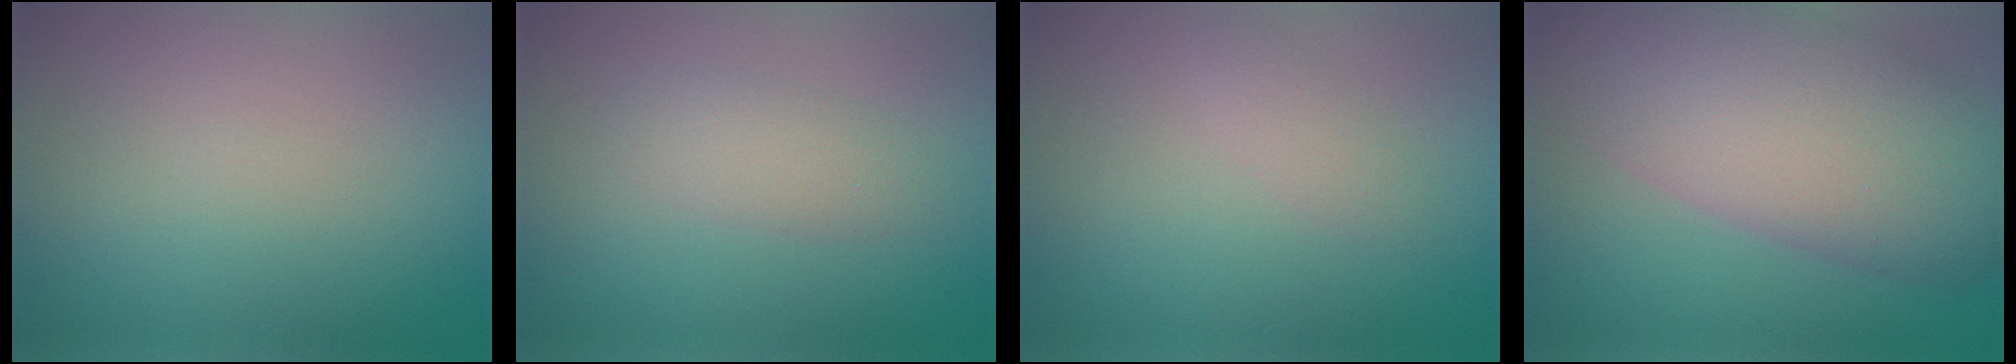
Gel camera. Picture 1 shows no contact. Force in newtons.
{"total": 2.5, "press": 2.5, "slide": 0.1}
{"total": 1.3, "press": 1.3, "slide": 0.1}
{"total": 12.2, "press": 12.2, "slide": 0.8}